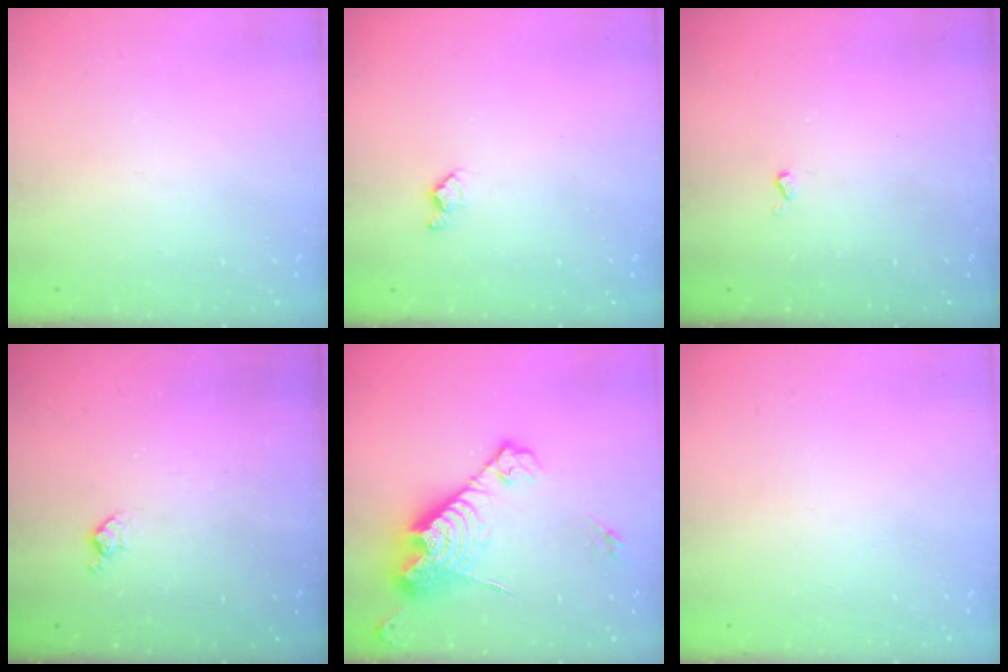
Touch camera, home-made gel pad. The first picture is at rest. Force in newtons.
{"total": 4.0, "press": 3.9, "slide": 0.6}
{"total": 2.5, "press": 2.4, "slide": 0.5}
{"total": 5.1, "press": 5.0, "slide": 0.7}
{"total": 16.6, "press": 16.5, "slide": 1.4}
{"total": 0.0}